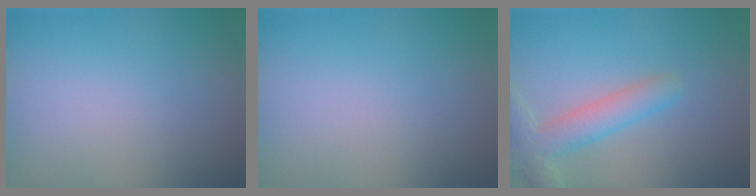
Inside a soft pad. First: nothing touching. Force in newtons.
{"total": 0.0}
{"total": 4.1, "press": 4.1, "slide": 0.3}